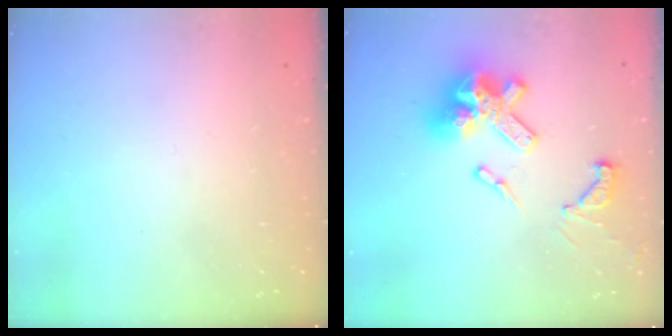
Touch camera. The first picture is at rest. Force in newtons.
{"total": 18.8, "press": 18.8, "slide": 1.6}